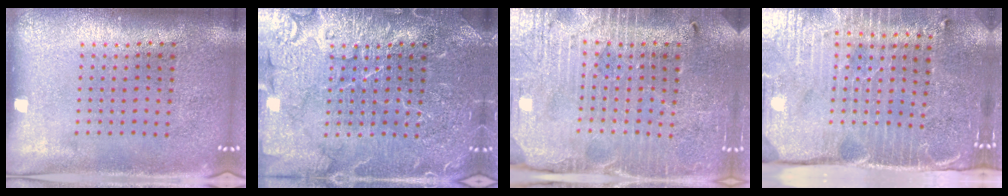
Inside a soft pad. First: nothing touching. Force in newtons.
{"total": 7.1, "press": 7.0, "slide": 1.0}
{"total": 3.8, "press": 3.7, "slide": 0.9}
{"total": 4.6, "press": 3.9, "slide": 2.5}